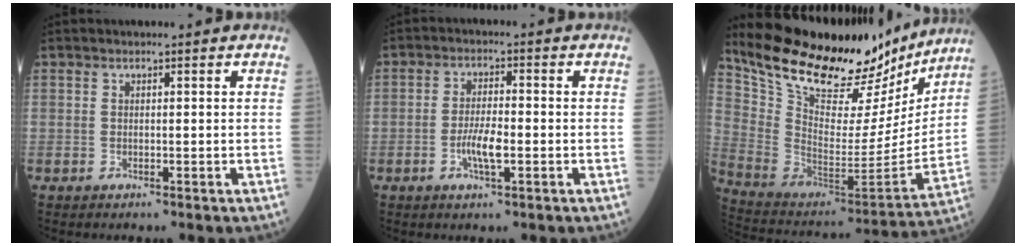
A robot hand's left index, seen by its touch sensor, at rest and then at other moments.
{"total": 4.3, "force": [-1.5, 0.9, 4.0], "torque": [-0.078, -0.004, -0.028]}
{"total": 26.9, "force": [23.1, 7.5, 11.5], "torque": [-0.193, -0.035, 0.351]}